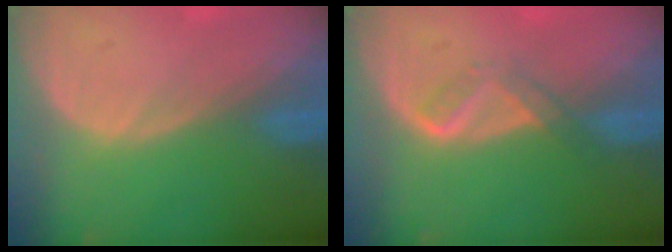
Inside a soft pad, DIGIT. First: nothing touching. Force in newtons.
{"total": 2.8, "press": 2.7, "slide": 0.7}